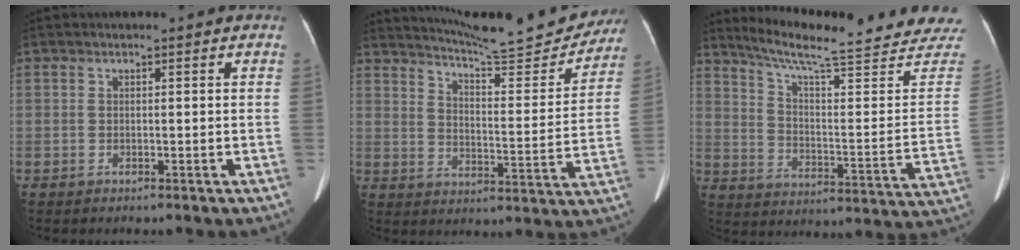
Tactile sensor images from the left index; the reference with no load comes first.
{"total": 18.8, "force": [17.8, 1.5, 5.7], "torque": [-0.087, -0.049, 0.236]}
{"total": 26.8, "force": [24.3, 1.9, 11.2], "torque": [-0.171, -0.089, 0.312]}